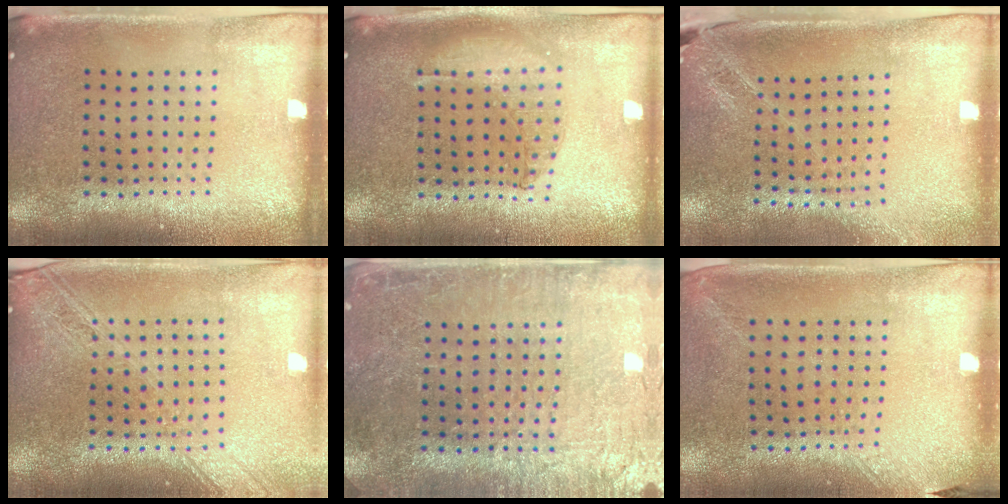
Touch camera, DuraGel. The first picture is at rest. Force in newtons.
{"total": 0.9, "press": 0.9, "slide": 0.2}
{"total": 1.7, "press": 1.5, "slide": 0.8}
{"total": 2.2, "press": 1.8, "slide": 1.2}
{"total": 1.6, "press": 1.6, "slide": 0.1}
{"total": 1.3, "press": 1.0, "slide": 0.8}